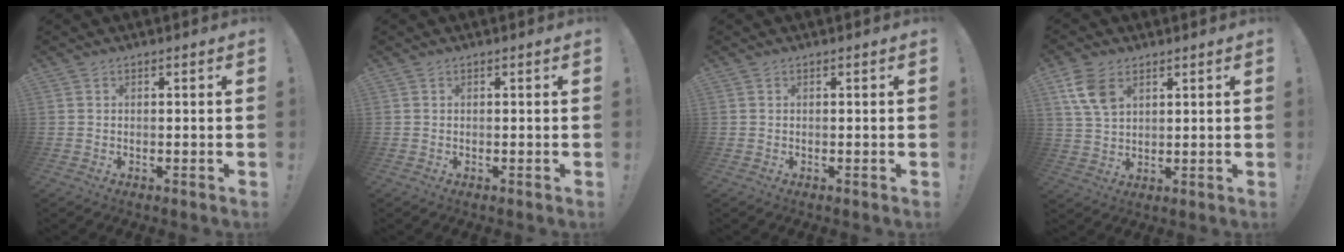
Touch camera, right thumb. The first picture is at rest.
{"total": 0.0}
{"total": 0.0}
{"total": 9.0, "force": [4.5, 5.7, 5.5], "torque": [-0.108, -0.007, 0.090]}